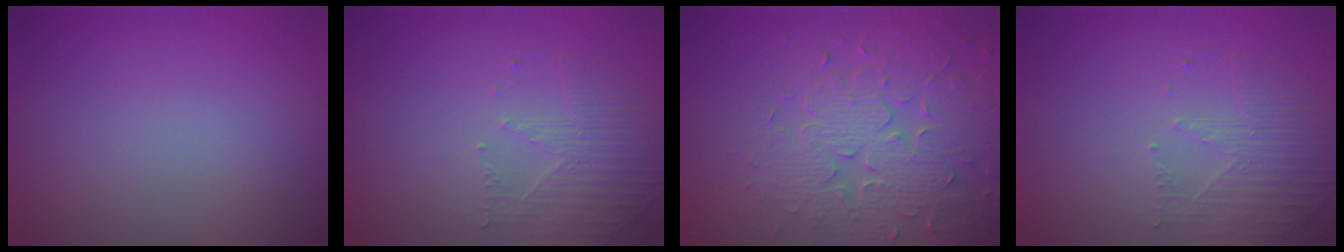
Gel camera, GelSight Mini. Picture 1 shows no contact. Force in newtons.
{"total": 1.9, "press": 1.5, "slide": 1.2}
{"total": 7.1, "press": 5.8, "slide": 4.2}
{"total": 1.9, "press": 1.5, "slide": 1.2}